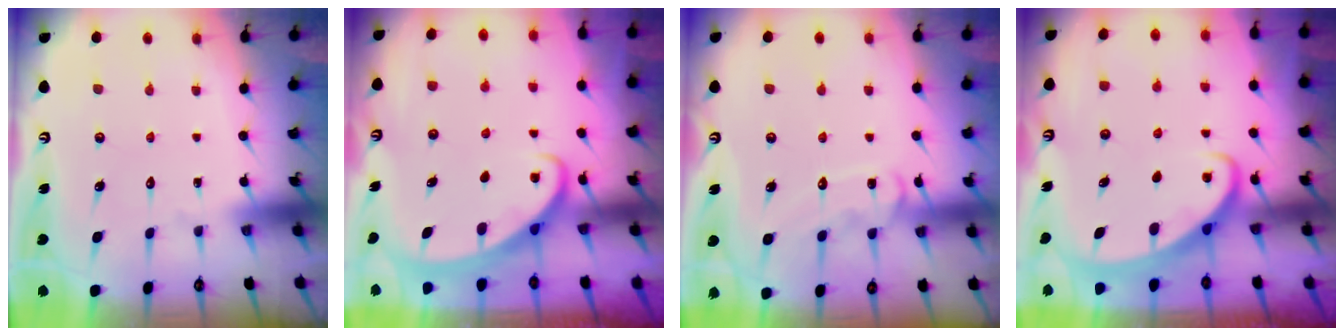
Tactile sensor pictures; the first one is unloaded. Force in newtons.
{"total": 2.5, "press": 2.5, "slide": 0.4}
{"total": 11.3, "press": 11.3, "slide": 0.9}
{"total": 2.5, "press": 2.5, "slide": 0.3}